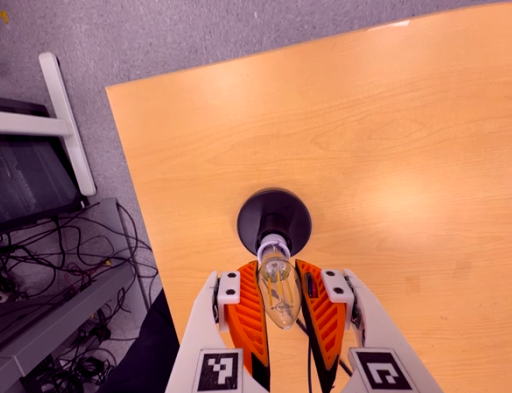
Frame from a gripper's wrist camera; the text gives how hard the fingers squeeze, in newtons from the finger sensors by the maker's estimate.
{"total": 19.2, "left": 21.6, "right": 16.8}